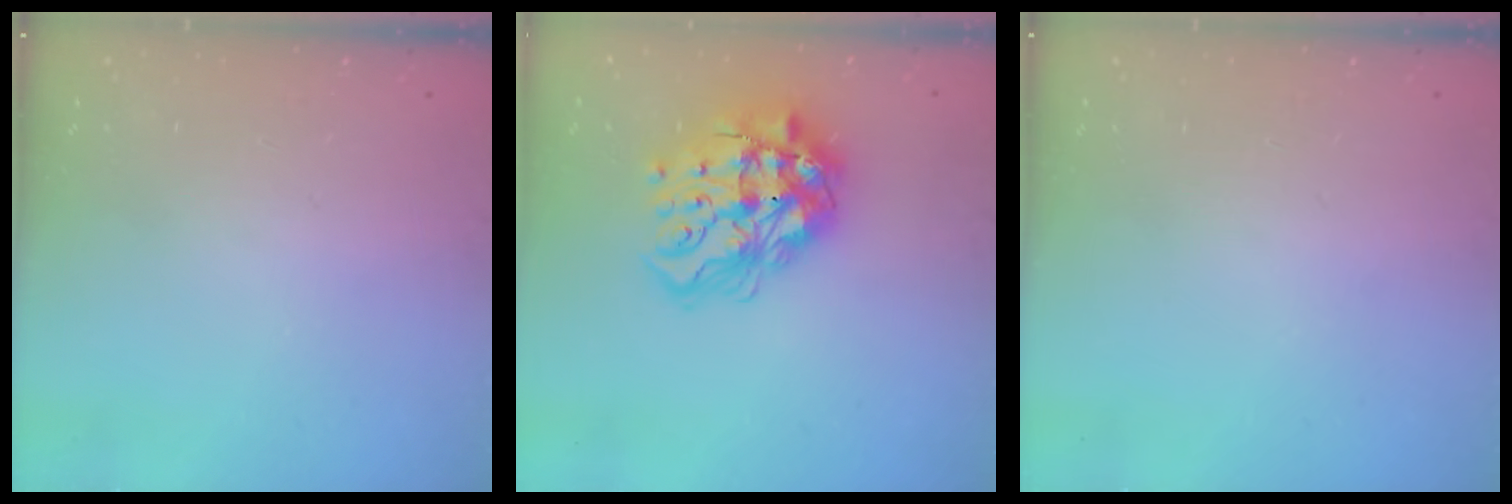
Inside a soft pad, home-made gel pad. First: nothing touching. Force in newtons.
{"total": 23.3, "press": 23.2, "slide": 2.6}
{"total": 0.0}